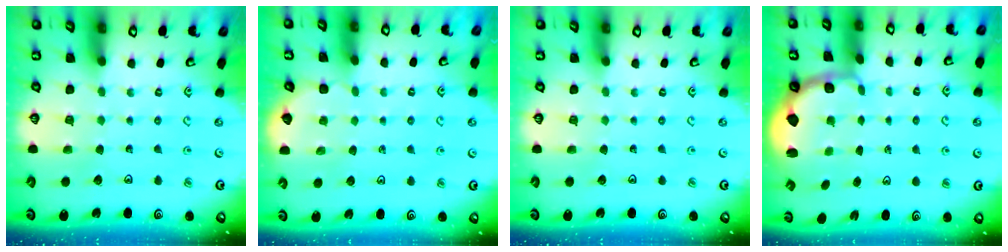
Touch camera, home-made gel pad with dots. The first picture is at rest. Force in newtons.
{"total": 2.1, "press": 2.1, "slide": 0.2}
{"total": 0.0}
{"total": 2.2, "press": 1.5, "slide": 1.6}